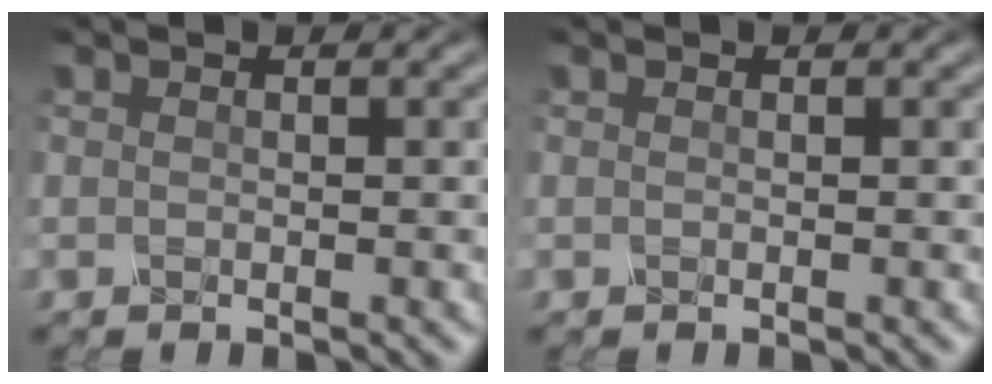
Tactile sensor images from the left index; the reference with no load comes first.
{"total": 0.0}